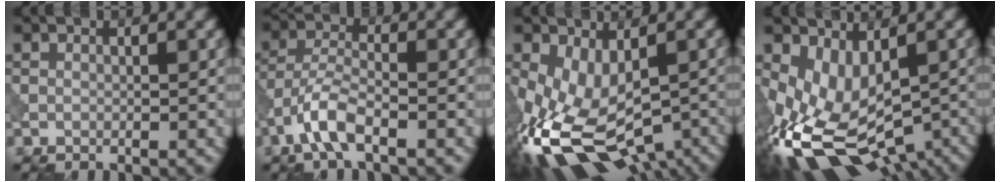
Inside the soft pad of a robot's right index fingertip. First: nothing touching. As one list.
[{"total": 4.3, "force": [-2.5, 1.3, 3.2], "torque": [-0.069, 0.006, -0.058]}, {"total": 11.6, "force": [-4.8, 6.4, 8.4], "torque": [-0.184, -0.041, -0.055]}, {"total": 10.5, "force": [-3.4, 6.2, 7.8], "torque": [-0.149, -0.038, -0.033]}]